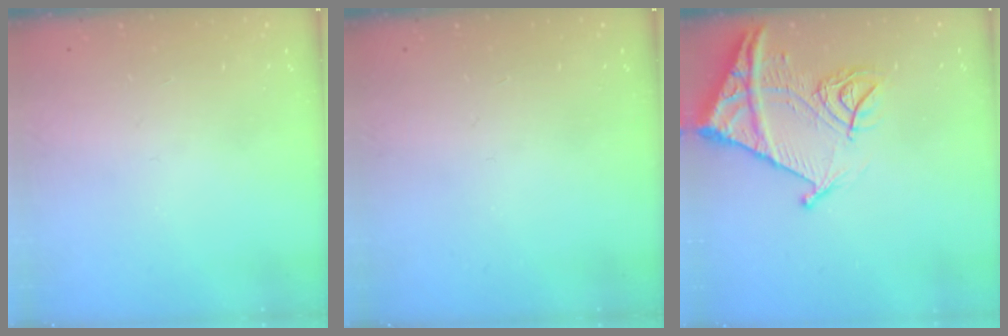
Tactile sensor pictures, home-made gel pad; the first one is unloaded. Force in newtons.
{"total": 0.0}
{"total": 14.9, "press": 14.8, "slide": 1.6}